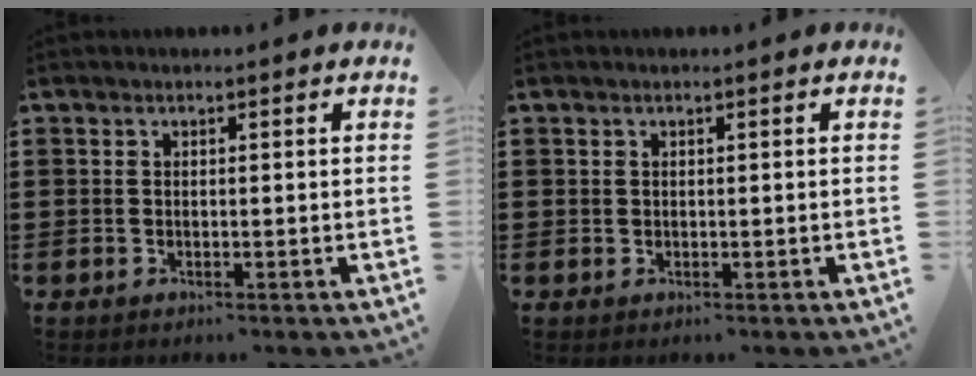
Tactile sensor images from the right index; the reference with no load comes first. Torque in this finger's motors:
{"motor_torque": [0.29, 0.26, 0.00, -0.01]}